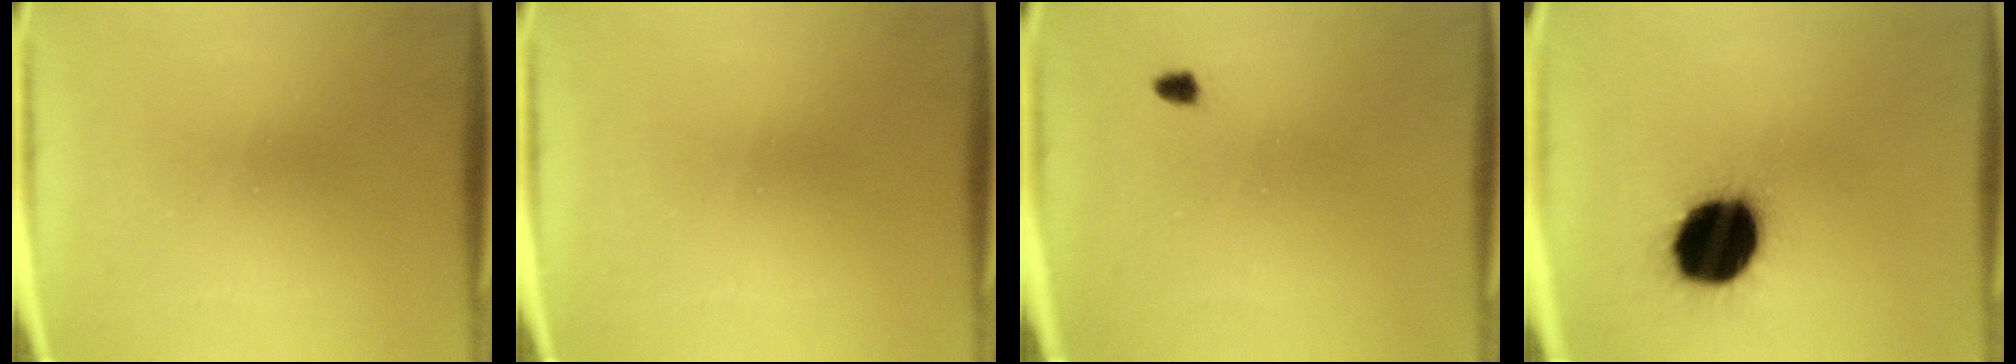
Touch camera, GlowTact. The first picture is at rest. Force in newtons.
{"total": 0.0}
{"total": 1.0}
{"total": 18.5}